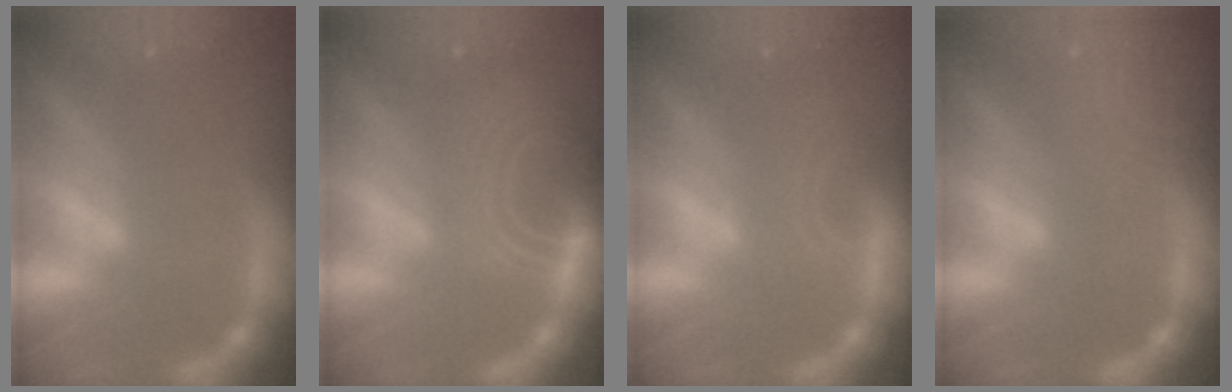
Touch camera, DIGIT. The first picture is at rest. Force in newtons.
{"total": 9.0}
{"total": 2.9}
{"total": 9.5}